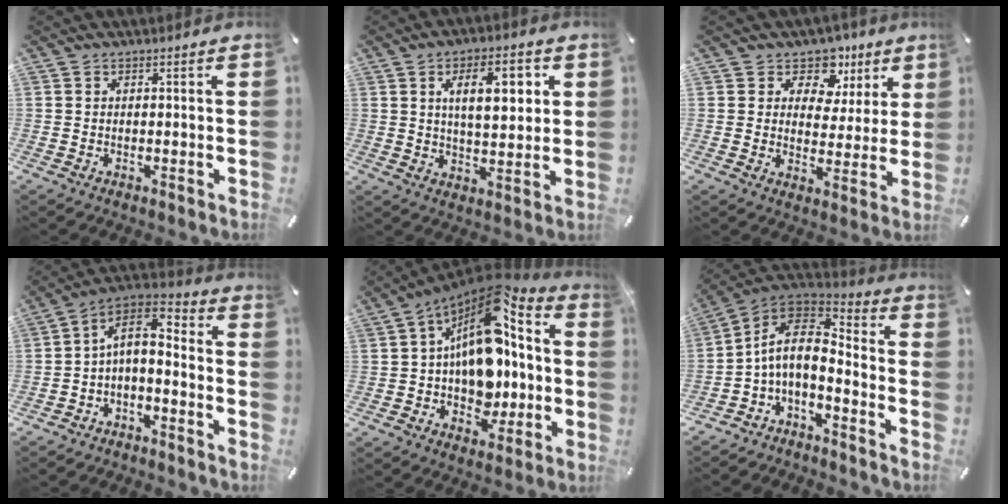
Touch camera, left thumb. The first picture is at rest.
{"total": 11.2, "force": [3.8, 5.3, 9.2], "torque": [-0.137, -0.003, 0.057]}
{"total": 9.0, "force": [5.2, 6.8, 2.8], "torque": [-0.042, -0.041, 0.093]}
{"total": 8.0, "force": [-0.1, 4.7, 6.5], "torque": [-0.114, 0.003, 0.000]}
{"total": 15.9, "force": [3.3, 10.7, 11.3], "torque": [-0.193, -0.047, 0.060]}
{"total": 10.0, "force": [-1.4, 5.4, 8.3], "torque": [-0.177, -0.007, -0.029]}